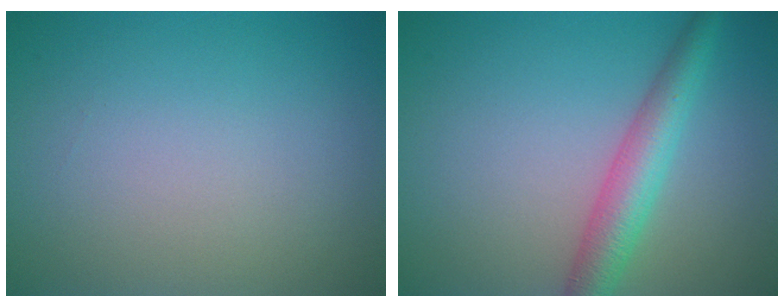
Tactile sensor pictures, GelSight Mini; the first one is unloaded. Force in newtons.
{"total": 4.2, "press": 4.2, "slide": 0.2}